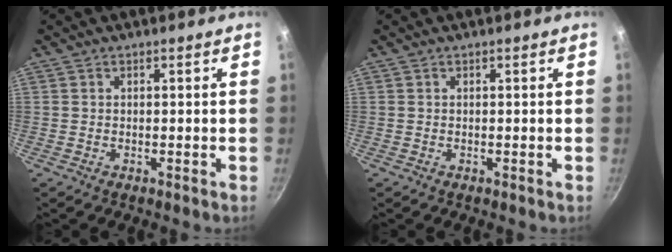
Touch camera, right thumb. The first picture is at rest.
{"total": 0.0}